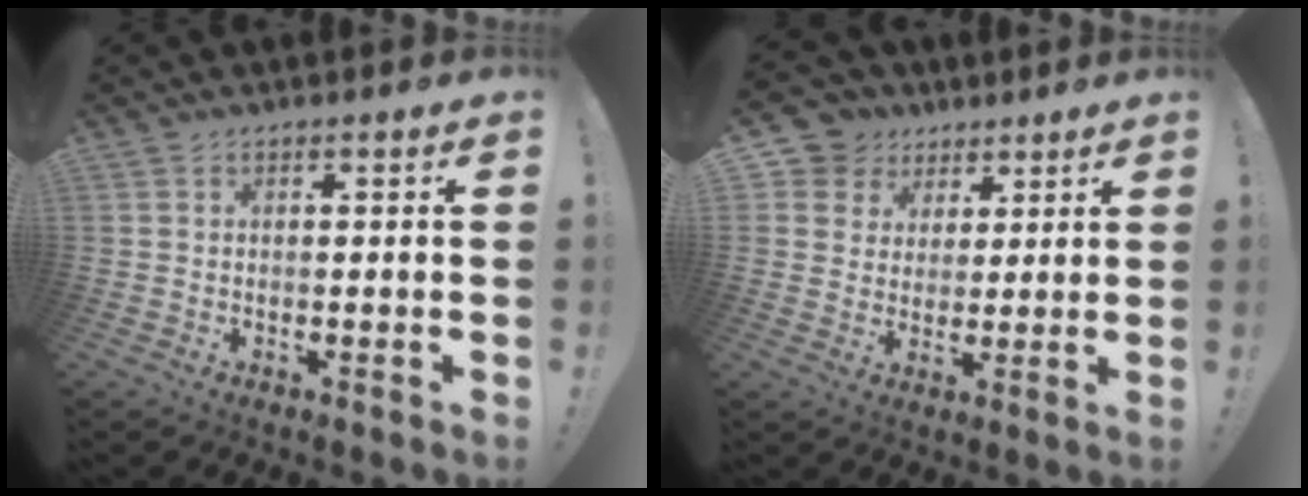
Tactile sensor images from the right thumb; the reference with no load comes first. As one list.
[{"total": 7.9, "force": [3.5, 6.9, 1.3], "torque": [-0.021, -0.020, 0.073]}]